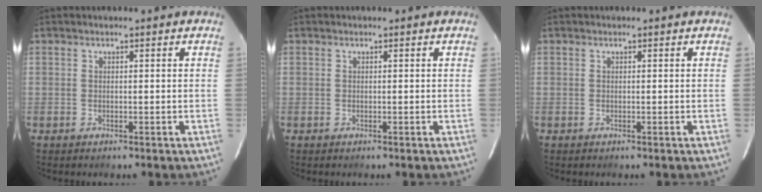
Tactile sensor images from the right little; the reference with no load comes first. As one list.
[{"total": 0.0}, {"total": 0.0}]